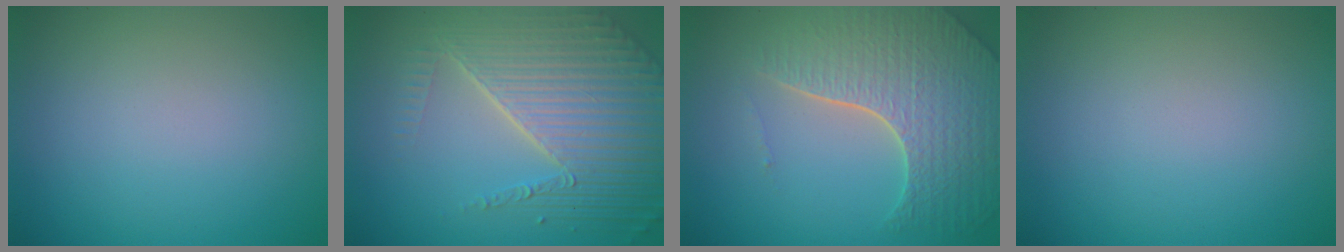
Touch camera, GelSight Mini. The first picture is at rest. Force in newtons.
{"total": 8.3, "press": 5.6, "slide": 6.1}
{"total": 7.6, "press": 5.6, "slide": 5.1}
{"total": 0.0}